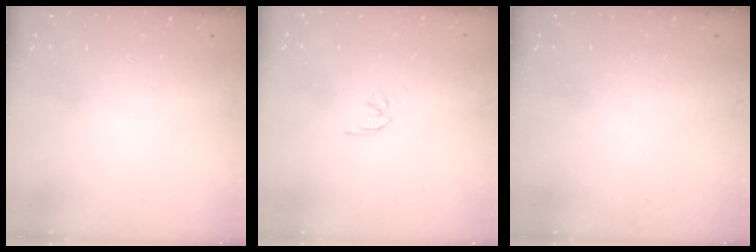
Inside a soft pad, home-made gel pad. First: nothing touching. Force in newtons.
{"total": 2.2, "press": 2.2, "slide": 0.2}
{"total": 0.0}